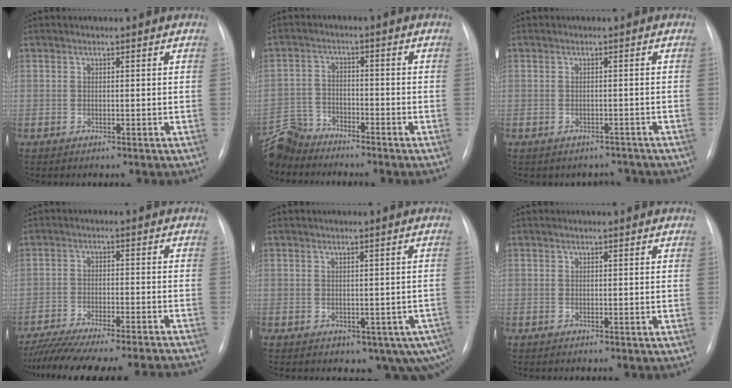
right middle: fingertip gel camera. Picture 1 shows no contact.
{"total": 6.9, "force": [-6.7, 1.8, 0.1], "torque": [-0.008, -0.001, -0.132]}
{"total": 3.2, "force": [-2.8, 1.5, -0.3], "torque": [0.008, 0.014, -0.035]}
{"total": 21.5, "force": [-19.8, 1.5, 8.2], "torque": [-0.120, -0.024, -0.272]}
{"total": 6.7, "force": [-3.4, 3.7, 4.4], "torque": [-0.033, 0.012, -0.034]}
{"total": 0.0}